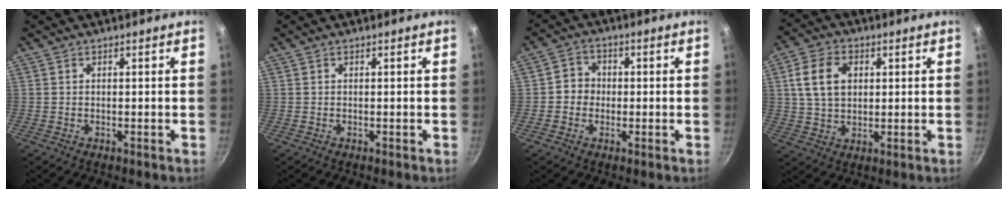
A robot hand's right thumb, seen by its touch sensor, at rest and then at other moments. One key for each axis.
{"total": 0.0}
{"total": 4.2, "fx": -0.5, "fy": 3.9, "fz": 1.5, "tx": 0.004, "ty": 0.012, "tz": -0.018}
{"total": 9.4, "fx": 2.1, "fy": 6.7, "fz": 6.2, "tx": -0.101, "ty": 0.006, "tz": 0.036}